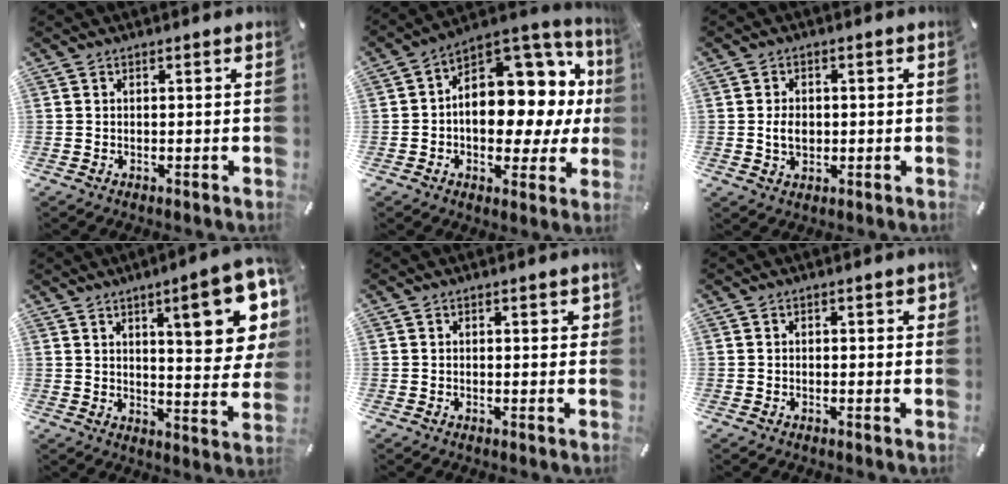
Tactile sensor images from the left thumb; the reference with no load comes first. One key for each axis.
{"total": 13.5, "fx": 1.8, "fy": 10.0, "fz": 8.9, "tx": -0.102, "ty": -0.040, "tz": 0.035}
{"total": 4.1, "fx": -0.2, "fy": 3.1, "fz": 2.8, "tx": -0.050, "ty": 0.001, "tz": -0.008}
{"total": 18.0, "fx": 8.0, "fy": 5.2, "fz": 15.3, "tx": -0.206, "ty": -0.042, "tz": 0.118}
{"total": 1.5, "fx": 0.2, "fy": 0.7, "fz": 1.3, "tx": -0.017, "ty": 0.002, "tz": 0.000}
{"total": 1.5, "fx": 0.0, "fy": 0.8, "fz": 1.3, "tx": -0.024, "ty": 0.004, "tz": -0.001}